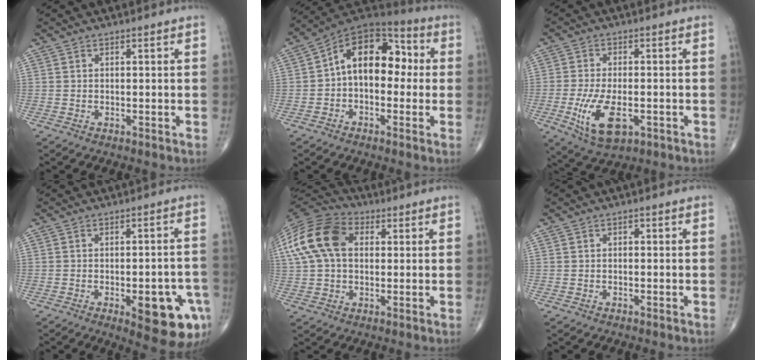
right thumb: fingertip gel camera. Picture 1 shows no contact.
{"total": 14.6, "force": [0.7, 9.3, 11.3], "torque": [-0.134, 0.050, -0.005]}
{"total": 10.2, "force": [-3.1, 4.9, 8.4], "torque": [-0.163, -0.004, -0.045]}
{"total": 13.0, "force": [-5.1, 4.7, 11.1], "torque": [-0.113, 0.014, -0.052]}
{"total": 16.2, "force": [3.4, 10.9, 11.5], "torque": [-0.234, 0.025, 0.052]}
{"total": 0.7, "force": [0.0, 0.5, 0.5], "torque": [-0.008, 0.001, -0.001]}